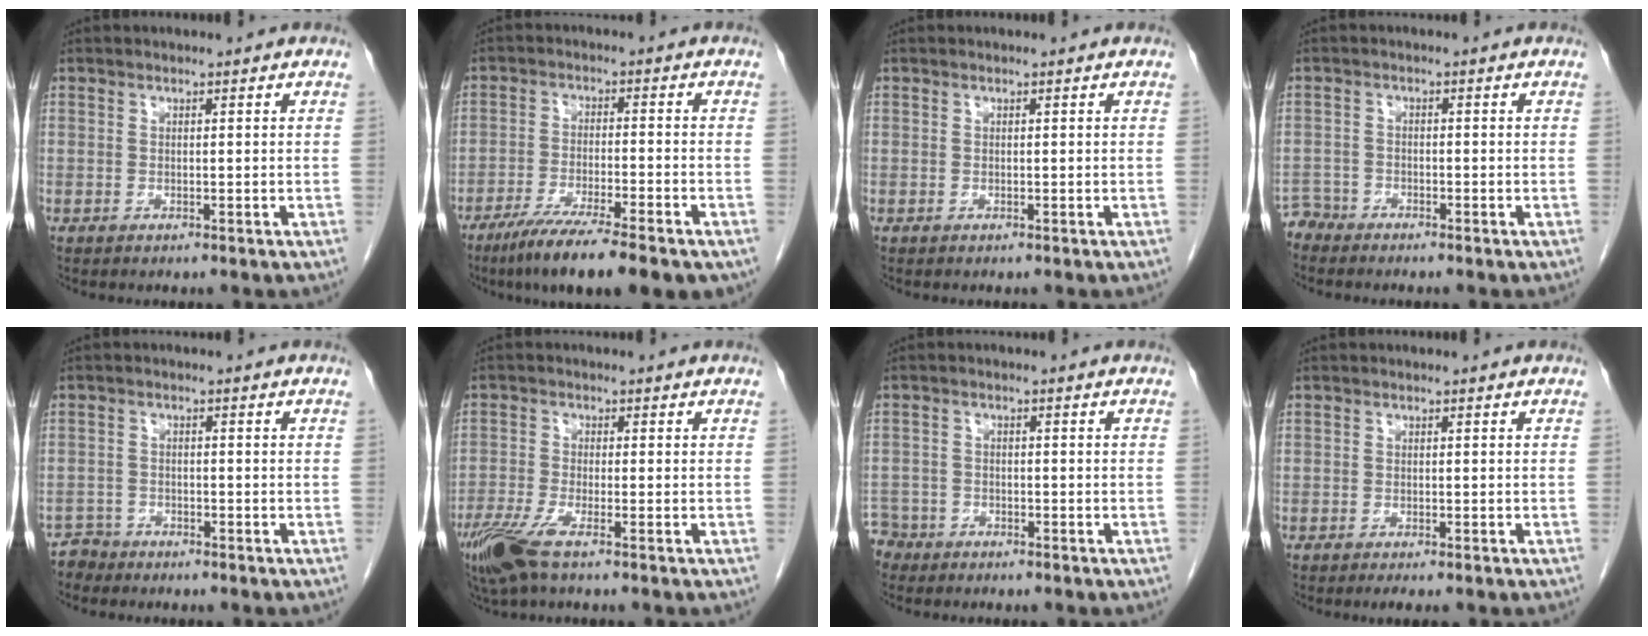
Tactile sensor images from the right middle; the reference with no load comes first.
{"total": 13.2, "force": [-9.4, 1.7, 9.1], "torque": [-0.136, -0.030, -0.148]}
{"total": 0.0}
{"total": 2.4, "force": [-2.3, 0.4, -0.8], "torque": [0.025, -0.005, -0.046]}
{"total": 2.2, "force": [-1.9, 0.7, -1.0], "torque": [0.023, 0.000, -0.039]}
{"total": 6.1, "force": [-4.0, 0.7, 4.6], "torque": [-0.097, -0.017, -0.078]}
{"total": 3.8, "force": [-3.2, 1.9, -0.7], "torque": [0.018, 0.001, -0.066]}
{"total": 1.6, "force": [-1.3, 0.4, 0.9], "torque": [-0.012, -0.004, -0.016]}